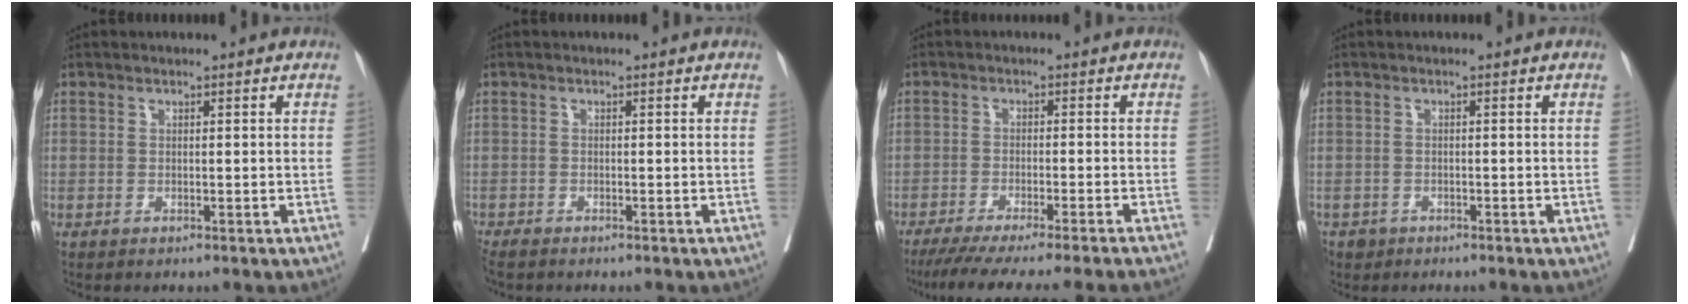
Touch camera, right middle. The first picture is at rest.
{"total": 1.6, "force": [-1.5, 0.3, 0.5], "torque": [-0.015, -0.007, -0.029]}
{"total": 15.4, "force": [-13.5, -1.6, 7.4], "torque": [-0.093, -0.053, -0.196]}
{"total": 2.3, "force": [-1.5, 1.7, 0.2], "torque": [-0.003, 0.003, -0.026]}